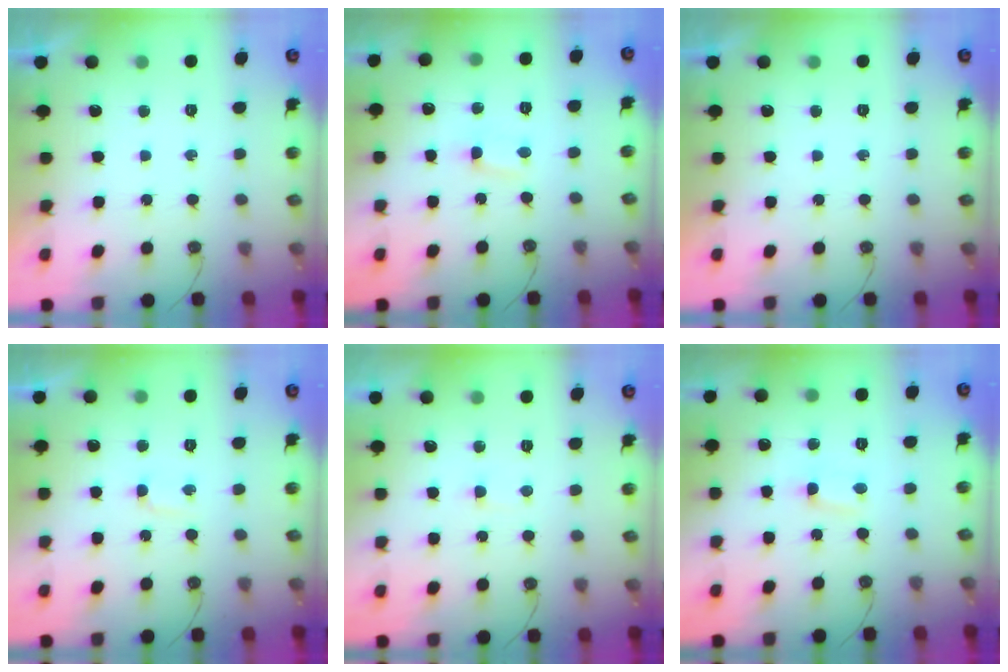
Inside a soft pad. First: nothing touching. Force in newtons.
{"total": 1.3, "press": 1.3, "slide": 0.2}
{"total": 0.0}
{"total": 1.6, "press": 1.4, "slide": 0.7}
{"total": 1.4, "press": 1.4, "slide": 0.3}
{"total": 1.3, "press": 1.3, "slide": 0.2}